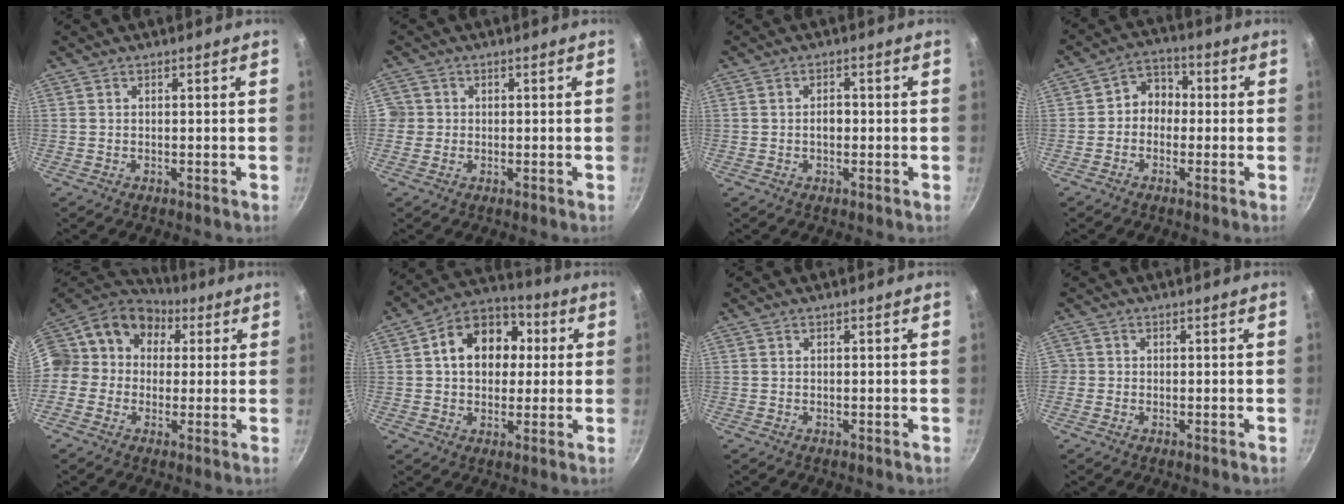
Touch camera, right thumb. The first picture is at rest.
{"total": 2.5, "force": [-0.2, 2.5, 0.4], "torque": [0.010, 0.008, -0.007]}
{"total": 2.3, "force": [-0.3, 1.5, 1.7], "torque": [-0.018, 0.010, -0.004]}
{"total": 5.8, "force": [-0.6, 4.9, 3.0], "torque": [-0.009, 0.021, -0.025]}
{"total": 16.3, "force": [3.0, 14.3, 7.4], "torque": [-0.118, 0.042, 0.030]}
{"total": 14.3, "force": [2.4, 10.9, 9.0], "torque": [-0.103, 0.024, 0.022]}
{"total": 0.0}
{"total": 1.2, "force": [-0.4, 1.1, 0.2], "torque": [0.002, 0.003, -0.008]}